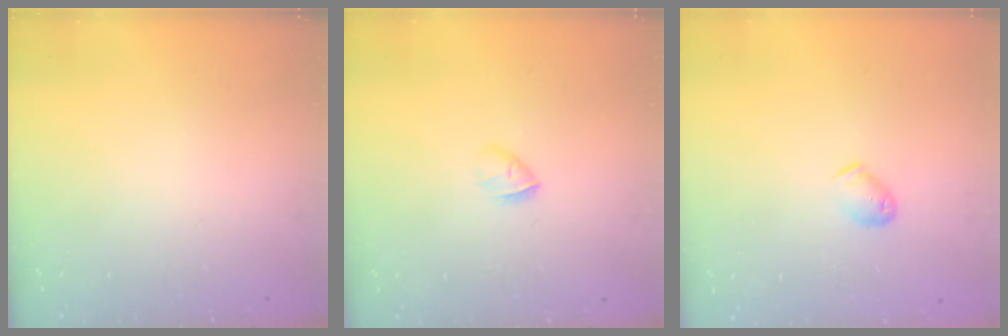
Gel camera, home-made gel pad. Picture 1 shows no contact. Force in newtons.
{"total": 3.4, "press": 3.2, "slide": 1.0}
{"total": 4.8, "press": 4.7, "slide": 0.7}